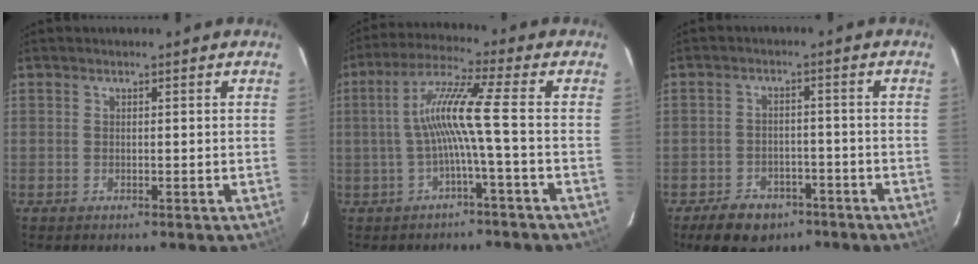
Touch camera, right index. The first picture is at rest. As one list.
[{"total": 8.7, "force": [-1.5, -1.5, 8.4], "torque": [-0.173, 0.009, -0.022]}, {"total": 9.3, "force": [-6.3, 5.9, 3.6], "torque": [-0.092, 0.013, -0.081]}]